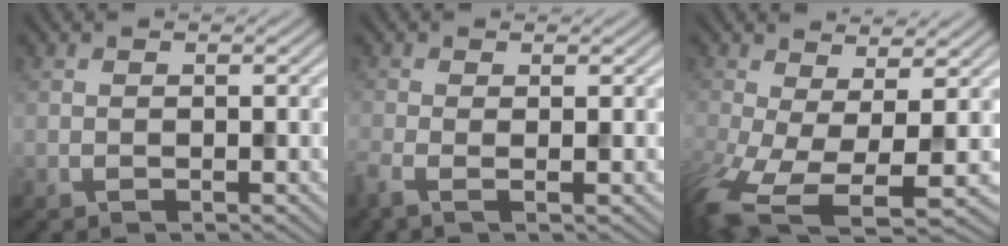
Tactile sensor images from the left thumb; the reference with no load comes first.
{"total": 2.3, "force": [-0.9, 0.7, 2.0], "torque": [-0.045, -0.008, -0.020]}
{"total": 9.8, "force": [-3.3, 4.3, 8.2], "torque": [-0.193, -0.037, -0.046]}